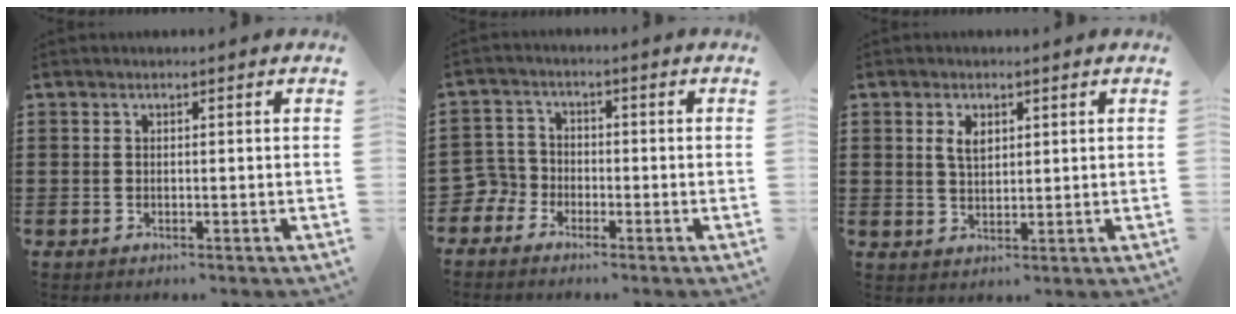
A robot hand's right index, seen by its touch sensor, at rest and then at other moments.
{"total": 3.8, "force": [-2.7, 2.7, 0.3], "torque": [-0.042, -0.003, -0.066]}
{"total": 3.1, "force": [1.2, 1.7, 2.3], "torque": [-0.051, 0.006, 0.021]}